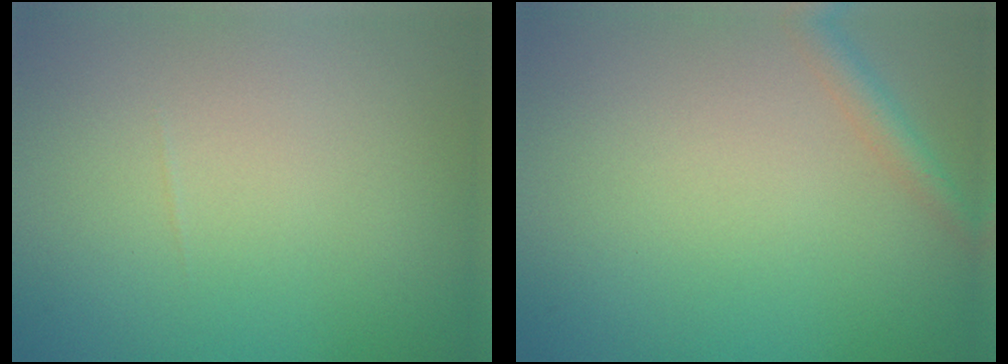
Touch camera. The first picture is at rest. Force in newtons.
{"total": 1.9, "press": 1.9, "slide": 0.0}